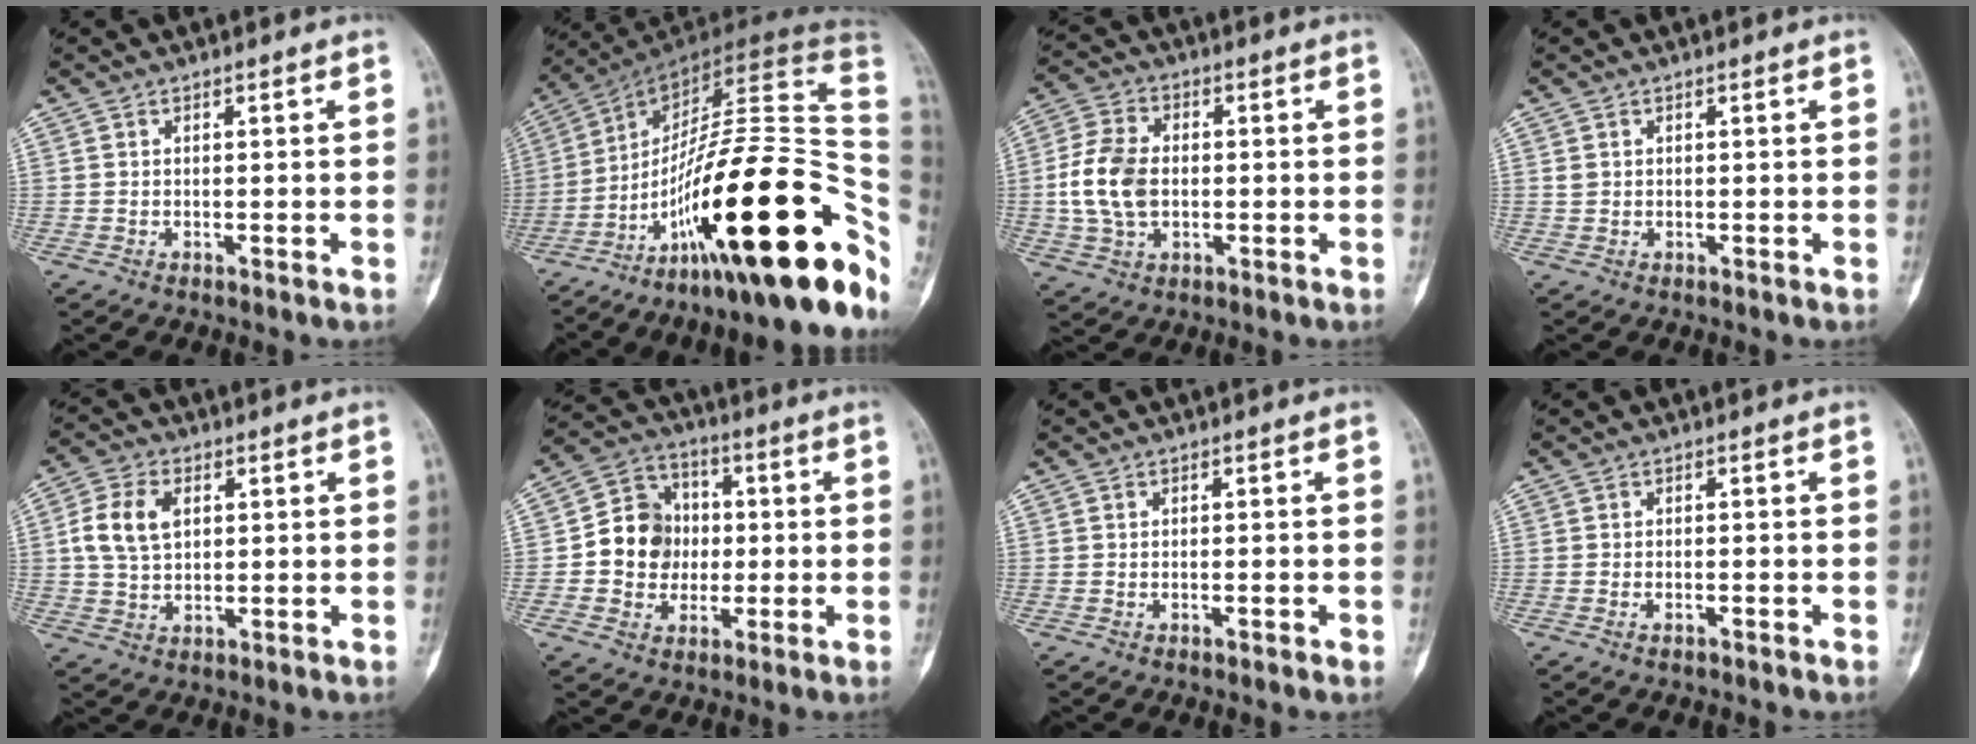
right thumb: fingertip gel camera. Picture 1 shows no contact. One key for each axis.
{"total": 32.2, "fx": -11.7, "fy": 9.3, "fz": 28.5, "tx": -0.356, "ty": 0.087, "tz": -0.177}
{"total": 10.9, "fx": -0.4, "fy": 7.4, "fz": 8.0, "tx": -0.154, "ty": 0.010, "tz": -0.011}
{"total": 0.9, "fx": 0.3, "fy": 0.8, "fz": 0.3, "tx": -0.003, "ty": 0.003, "tz": 0.007}
{"total": 8.3, "fx": 1.8, "fy": 5.6, "fz": 5.9, "tx": -0.114, "ty": 0.005, "tz": 0.035}
{"total": 11.6, "fx": -0.4, "fy": 10.4, "fz": 5.0, "tx": -0.042, "ty": 0.023, "tz": -0.012}
{"total": 0.9, "fx": -0.4, "fy": 0.3, "fz": 0.8, "tx": -0.012, "ty": 0.000, "tz": -0.006}
{"total": 0.8, "fx": -0.5, "fy": 0.3, "fz": 0.5, "tx": -0.015, "ty": 0.006, "tz": -0.009}